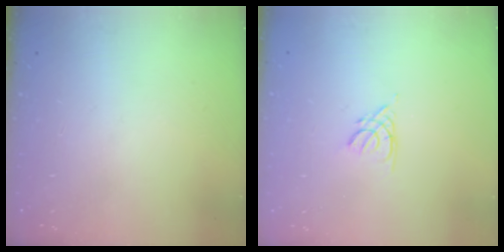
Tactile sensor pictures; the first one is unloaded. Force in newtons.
{"total": 2.1, "press": 2.0, "slide": 0.4}